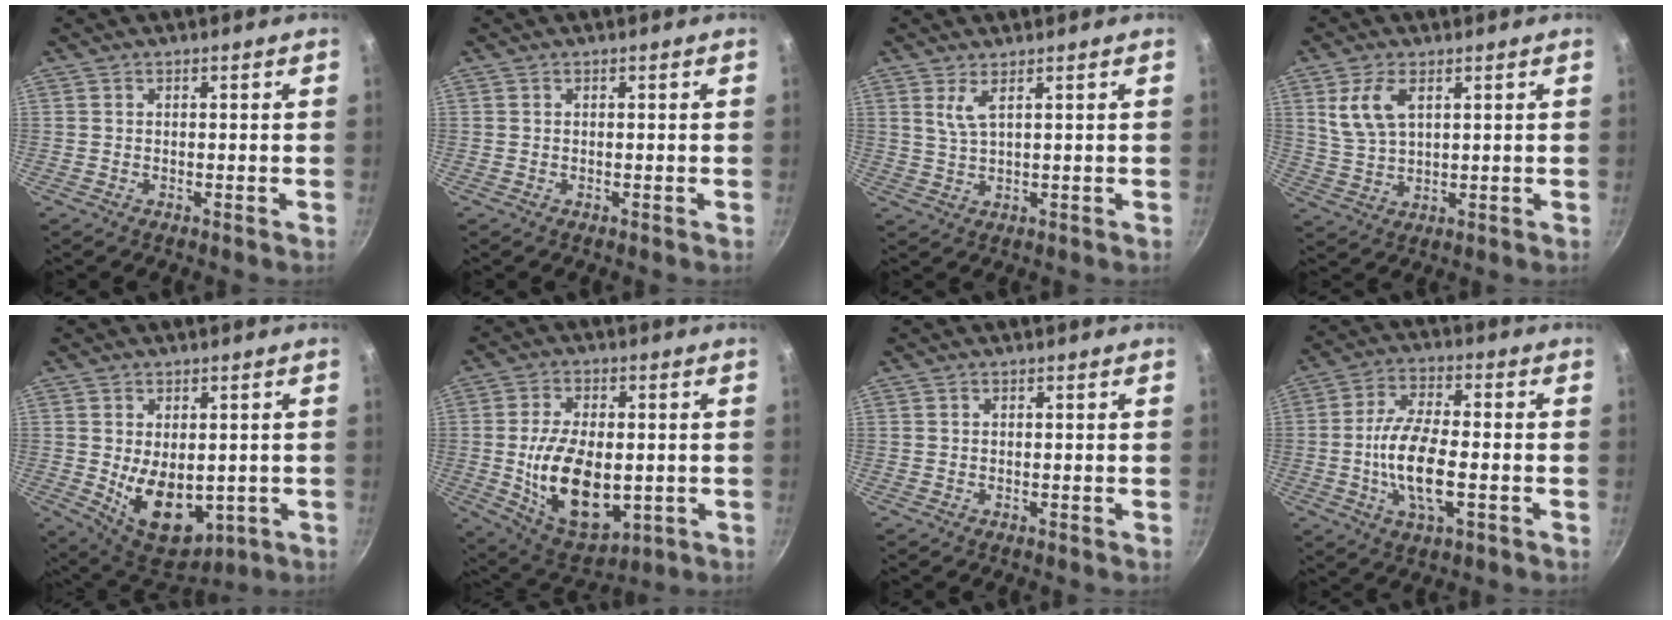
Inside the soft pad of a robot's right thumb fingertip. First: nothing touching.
{"total": 0.0}
{"total": 3.1, "force": [1.6, 0.6, 2.5], "torque": [-0.059, -0.010, 0.041]}
{"total": 7.2, "force": [3.0, 3.7, 5.4], "torque": [-0.110, -0.007, 0.067]}
{"total": 12.8, "force": [-1.9, 7.7, 10.0], "torque": [-0.132, -0.015, -0.002]}
{"total": 16.7, "force": [-1.9, 9.3, 13.8], "torque": [-0.224, -0.008, -0.010]}
{"total": 0.0}
{"total": 12.3, "force": [-2.3, 5.2, 10.9], "torque": [-0.210, 0.012, -0.044]}